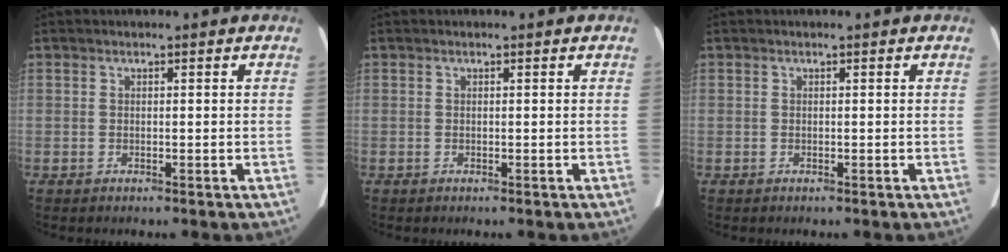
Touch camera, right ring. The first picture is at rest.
{"total": 0.0}
{"total": 0.0}